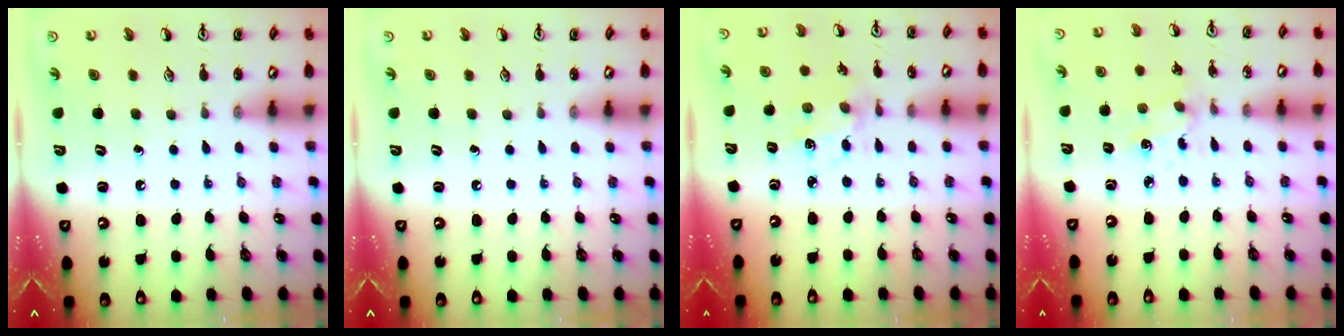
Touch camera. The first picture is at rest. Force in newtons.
{"total": 0.0}
{"total": 2.4, "press": 2.4, "slide": 0.5}
{"total": 2.0, "press": 2.0, "slide": 0.2}